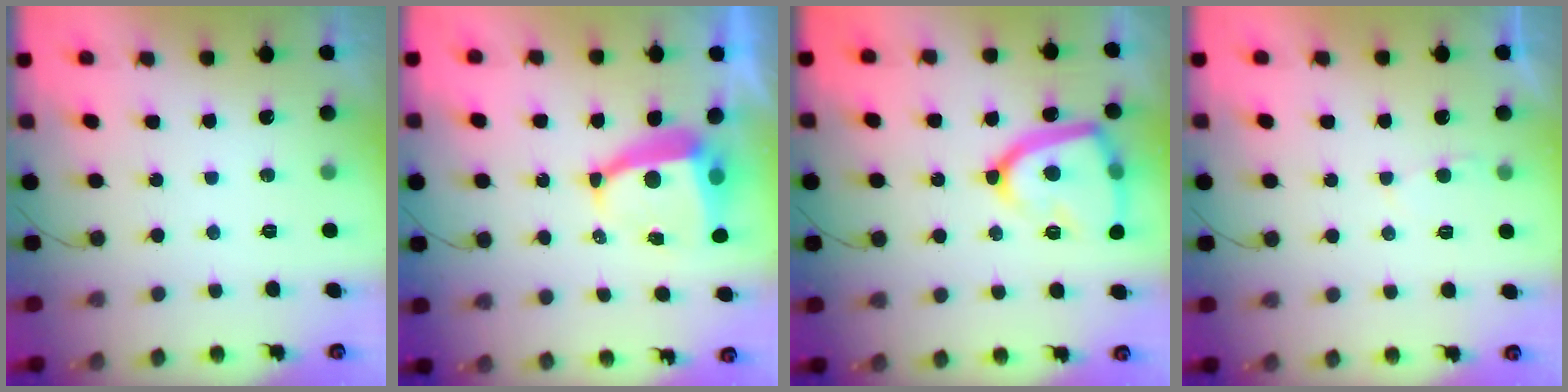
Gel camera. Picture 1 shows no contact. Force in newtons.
{"total": 8.1, "press": 8.1, "slide": 1.0}
{"total": 17.4, "press": 17.3, "slide": 1.7}
{"total": 1.8, "press": 1.8, "slide": 0.3}